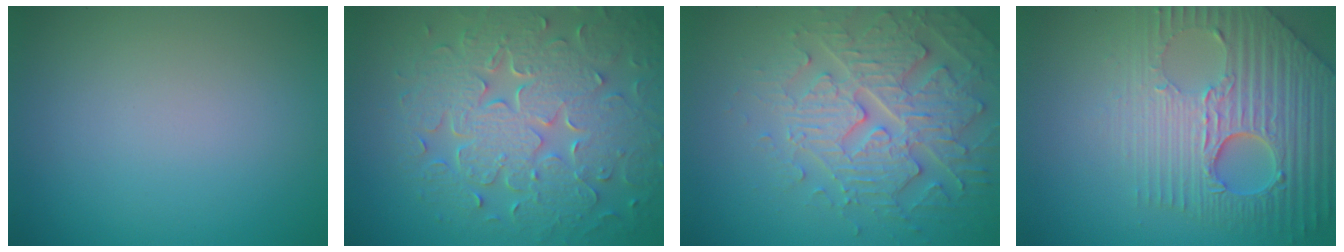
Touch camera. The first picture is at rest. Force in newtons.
{"total": 8.7, "press": 6.3, "slide": 6.0}
{"total": 5.0, "press": 4.9, "slide": 1.1}
{"total": 7.5, "press": 5.9, "slide": 4.7}